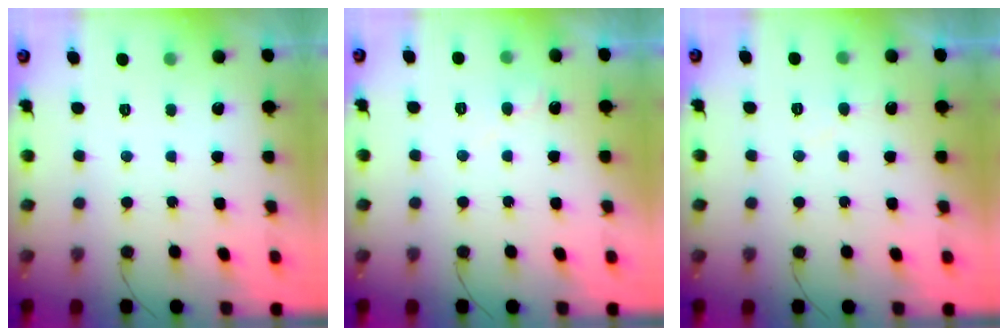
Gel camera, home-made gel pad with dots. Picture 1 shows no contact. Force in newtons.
{"total": 5.8, "press": 5.8, "slide": 0.4}
{"total": 5.3, "press": 5.3, "slide": 0.5}